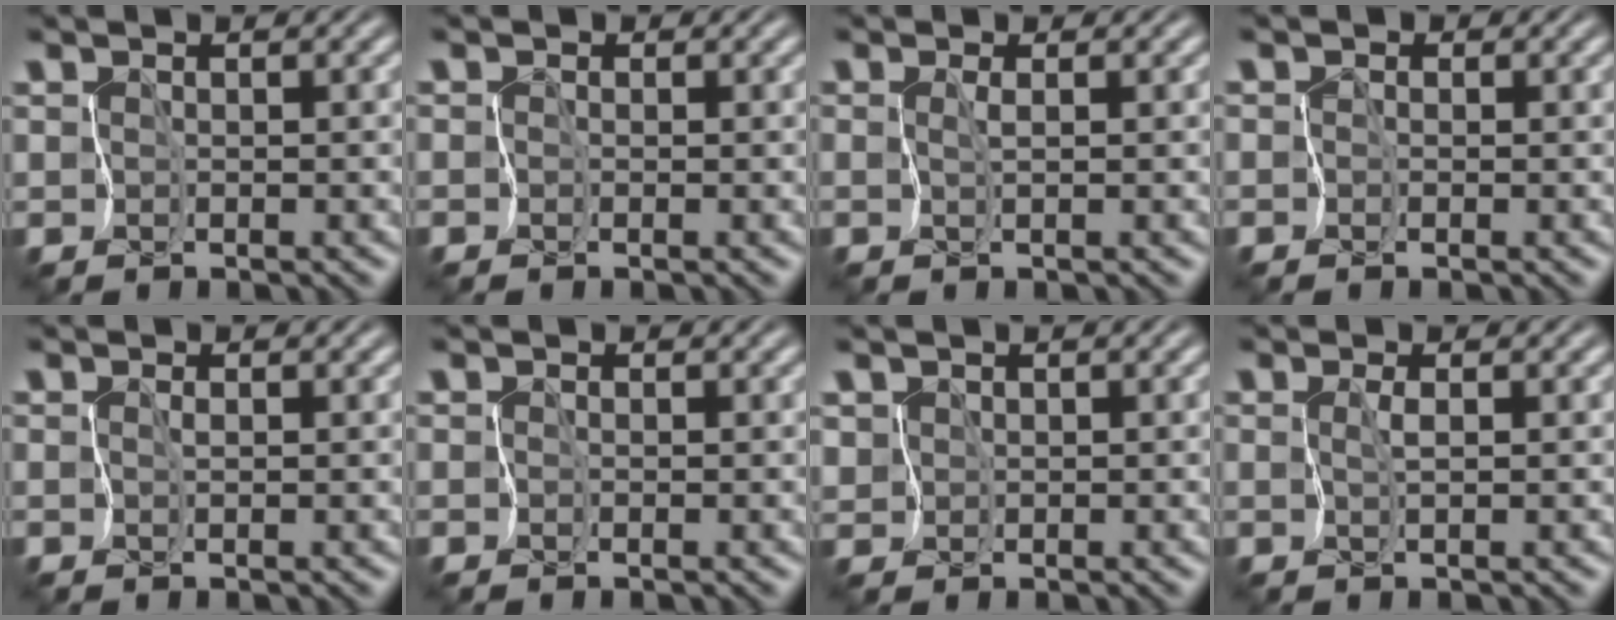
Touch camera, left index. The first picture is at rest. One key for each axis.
{"total": 0.7, "fx": 0.0, "fy": 0.7, "fz": 0.2, "tx": 0.008, "ty": 0.011, "tz": -0.004}
{"total": 0.5, "fx": 0.0, "fy": -0.4, "fz": 0.4, "tx": -0.009, "ty": 0.000, "tz": 0.002}
{"total": 1.5, "fx": -0.1, "fy": 1.5, "fz": 0.4, "tx": 0.009, "ty": 0.021, "tz": -0.018}
{"total": 0.0}
{"total": 0.0}
{"total": 0.9, "fx": 0.4, "fy": 0.8, "fz": -0.1, "tx": 0.001, "ty": 0.001, "tz": 0.009}
{"total": 0.7, "fx": -0.1, "fy": -0.2, "fz": 0.6, "tx": -0.016, "ty": 0.000, "tz": 0.000}